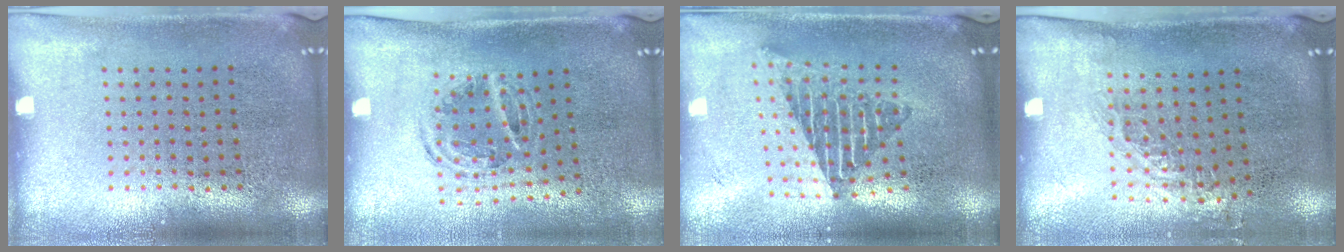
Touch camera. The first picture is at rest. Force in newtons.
{"total": 1.0, "press": 0.9, "slide": 0.1}
{"total": 1.9, "press": 1.5, "slide": 1.3}
{"total": 0.8, "press": 0.8, "slide": 0.3}